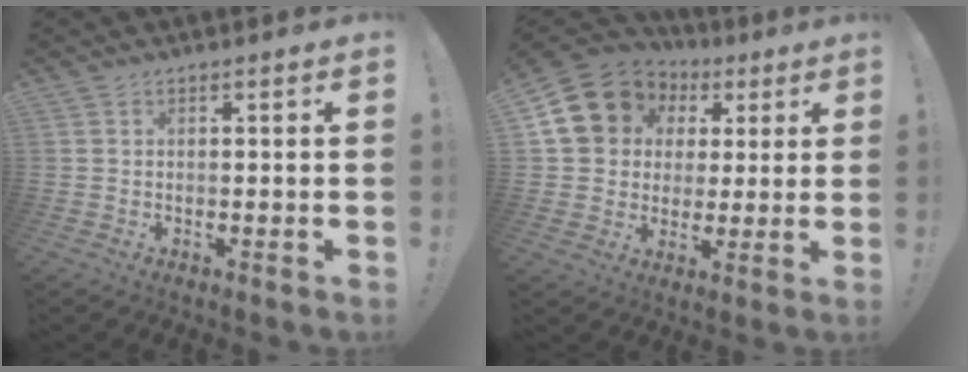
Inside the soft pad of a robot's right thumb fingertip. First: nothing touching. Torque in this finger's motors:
{"motor_torque": [0.46, 1.85, 1.07, 0.07, 0.08]}